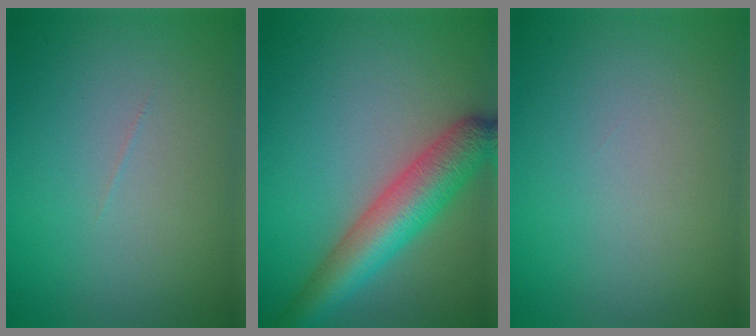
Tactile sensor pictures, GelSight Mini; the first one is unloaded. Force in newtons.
{"total": 6.6, "press": 6.6, "slide": 0.2}
{"total": 0.0}